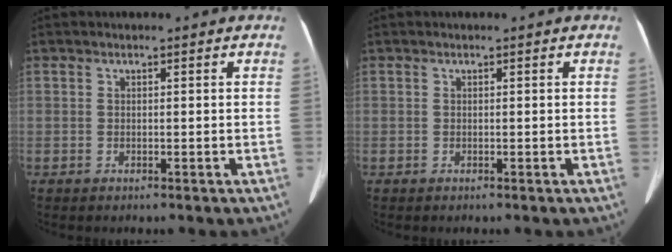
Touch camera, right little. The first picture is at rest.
{"total": 0.0}